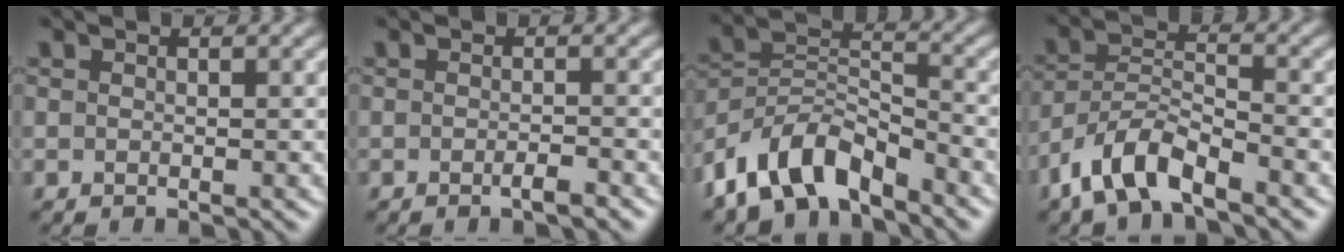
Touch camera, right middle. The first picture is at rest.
{"total": 1.4, "force": [-0.7, 0.2, 1.2], "torque": [-0.018, 0.001, -0.014]}
{"total": 7.7, "force": [-5.7, 3.4, 3.8], "torque": [-0.064, 0.002, -0.118]}
{"total": 5.6, "force": [-4.1, 1.9, 3.4], "torque": [-0.064, 0.002, -0.086]}